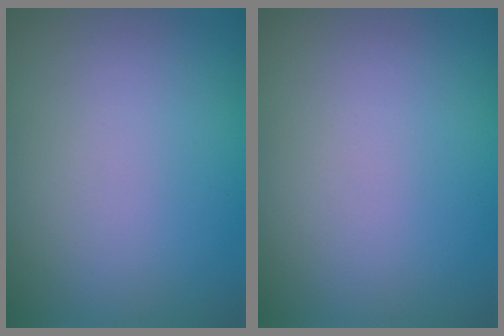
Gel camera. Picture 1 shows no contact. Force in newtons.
{"total": 0.0}